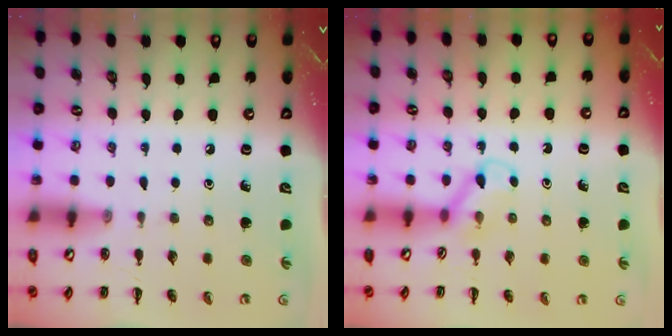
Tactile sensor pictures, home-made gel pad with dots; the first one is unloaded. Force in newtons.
{"total": 2.9, "press": 2.7, "slide": 1.1}